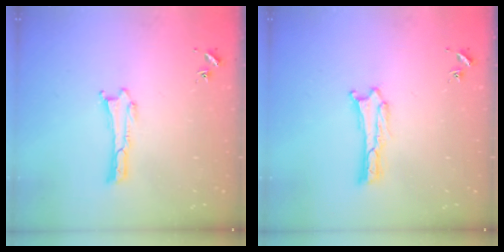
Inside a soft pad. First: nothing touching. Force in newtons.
{"total": 0.9, "press": 0.9, "slide": 0.0}